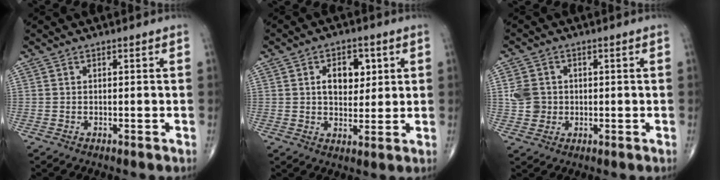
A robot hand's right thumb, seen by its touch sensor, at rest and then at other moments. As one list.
[{"total": 7.8, "force": [1.8, 5.2, 5.5], "torque": [-0.049, -0.004, 0.027]}, {"total": 4.7, "force": [0.1, 4.4, 1.8], "torque": [-0.015, 0.005, 0.004]}]